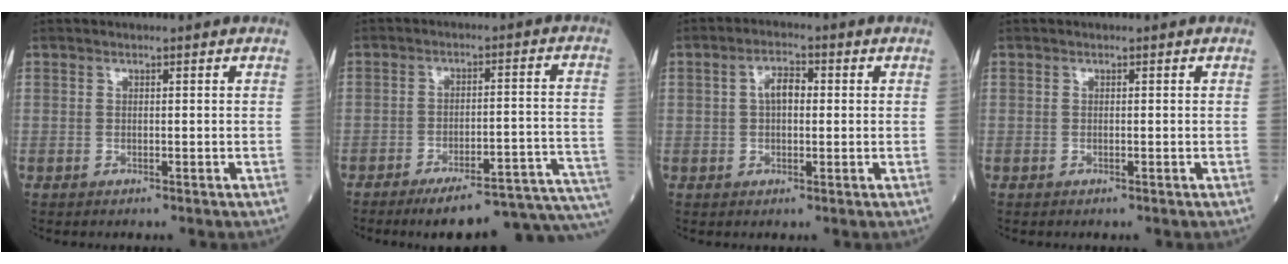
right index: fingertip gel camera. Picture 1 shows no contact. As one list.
[{"total": 18.4, "force": [-16.0, 0.4, 9.1], "torque": [-0.049, 0.024, -0.207]}, {"total": 3.8, "force": [0.5, 1.9, 3.3], "torque": [-0.060, 0.013, 0.007]}, {"total": 0.0}]